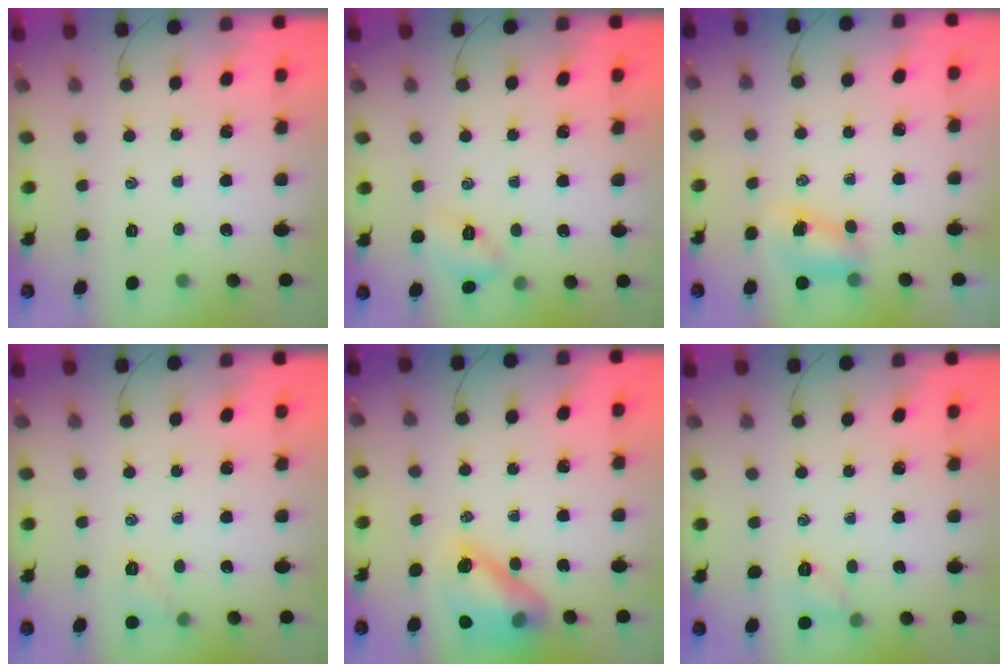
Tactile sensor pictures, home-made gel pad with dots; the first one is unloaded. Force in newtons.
{"total": 6.3, "press": 6.1, "slide": 1.3}
{"total": 7.0, "press": 6.9, "slide": 0.9}
{"total": 5.3, "press": 5.2, "slide": 1.2}
{"total": 14.4, "press": 13.9, "slide": 4.0}
{"total": 7.0, "press": 6.8, "slide": 1.6}